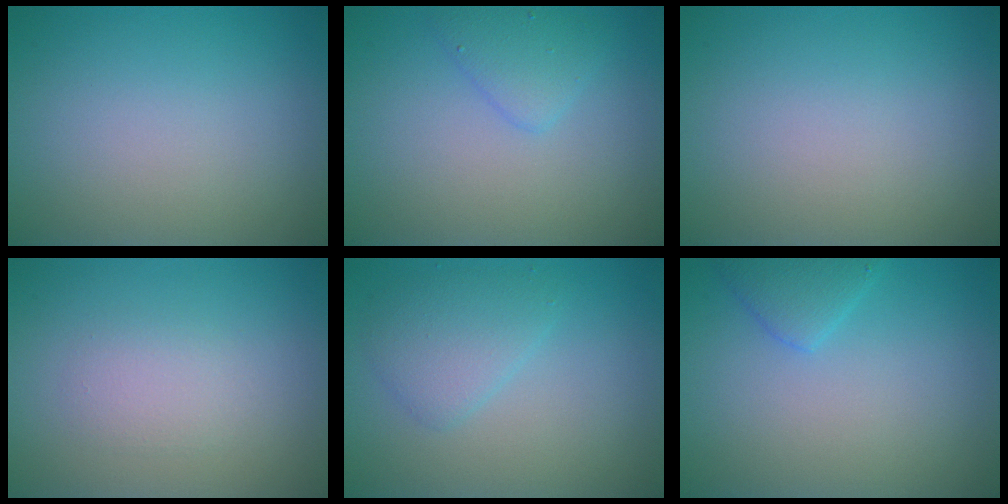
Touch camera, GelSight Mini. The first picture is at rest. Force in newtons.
{"total": 2.0, "press": 2.0, "slide": 0.1}
{"total": 0.0}
{"total": 1.7, "press": 1.7, "slide": 0.1}
{"total": 2.6, "press": 2.6, "slide": 0.1}
{"total": 2.1, "press": 2.1, "slide": 0.1}